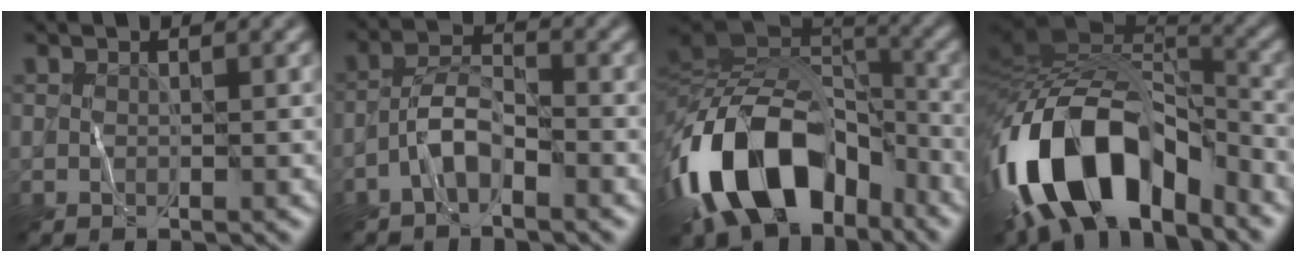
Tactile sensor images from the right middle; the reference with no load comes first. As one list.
[{"total": 3.1, "force": [-1.9, 1.0, 2.2], "torque": [-0.039, 0.015, -0.046]}, {"total": 15.5, "force": [-6.5, 9.6, 10.3], "torque": [-0.184, 0.012, -0.115]}, {"total": 15.1, "force": [-7.2, 8.1, 10.6], "torque": [-0.186, 0.014, -0.129]}]